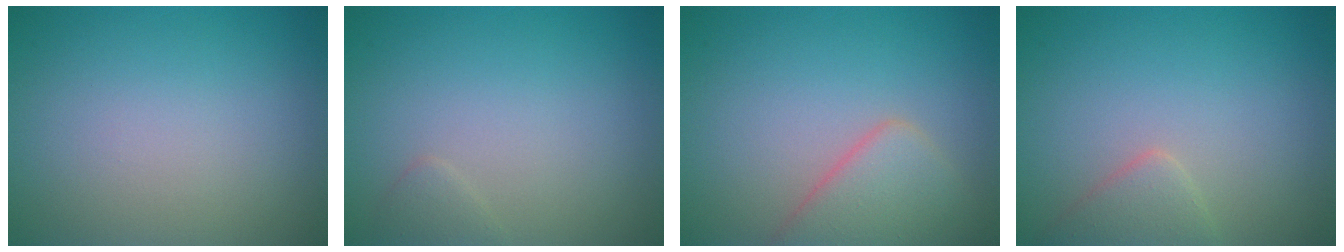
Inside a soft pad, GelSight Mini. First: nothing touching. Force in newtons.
{"total": 0.9, "press": 0.9, "slide": 0.0}
{"total": 3.9, "press": 3.9, "slide": 0.3}
{"total": 2.2, "press": 2.2, "slide": 0.1}